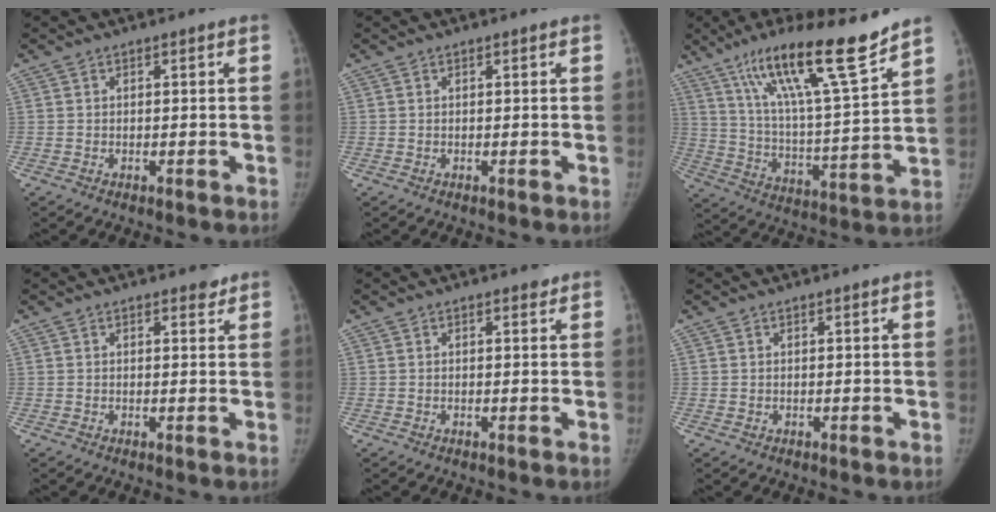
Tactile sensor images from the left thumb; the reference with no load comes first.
{"total": 0.0}
{"total": 19.8, "force": [14.1, 1.8, 13.7], "torque": [-0.210, -0.070, 0.243]}
{"total": 1.5, "force": [1.2, 0.7, 0.5], "torque": [0.003, -0.008, 0.012]}
{"total": 0.7, "force": [0.6, 0.4, 0.3], "torque": [-0.001, -0.004, 0.005]}
{"total": 0.0}